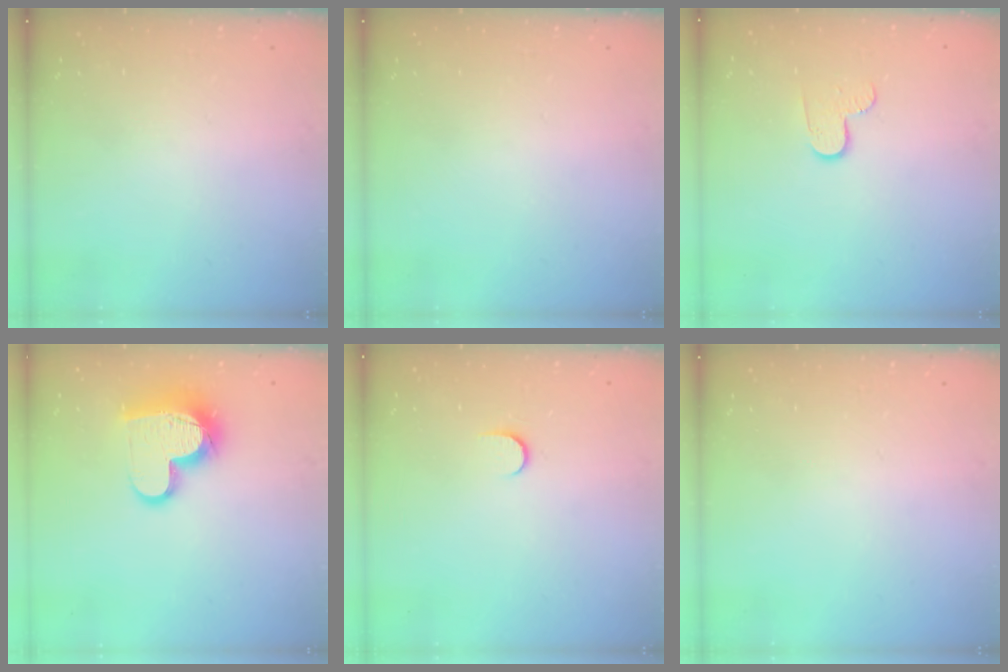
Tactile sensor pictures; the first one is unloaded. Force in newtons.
{"total": 0.0}
{"total": 6.0, "press": 6.0, "slide": 0.6}
{"total": 15.8, "press": 15.8, "slide": 1.2}
{"total": 3.9, "press": 3.9, "slide": 0.5}
{"total": 0.0}